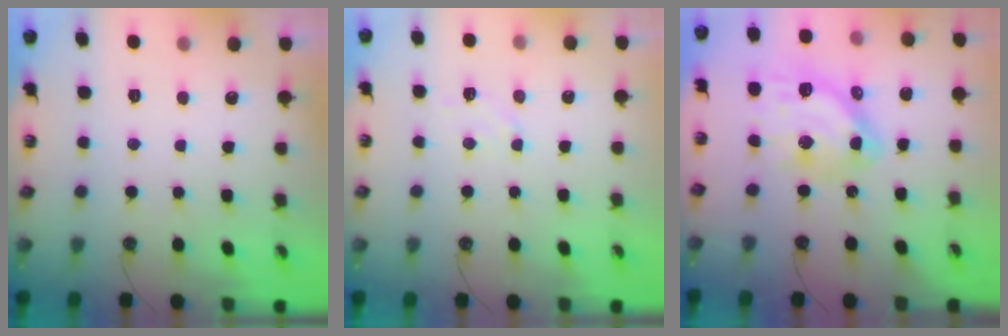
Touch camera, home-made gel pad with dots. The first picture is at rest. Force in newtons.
{"total": 4.9, "press": 4.9, "slide": 0.5}
{"total": 14.7, "press": 14.6, "slide": 1.6}